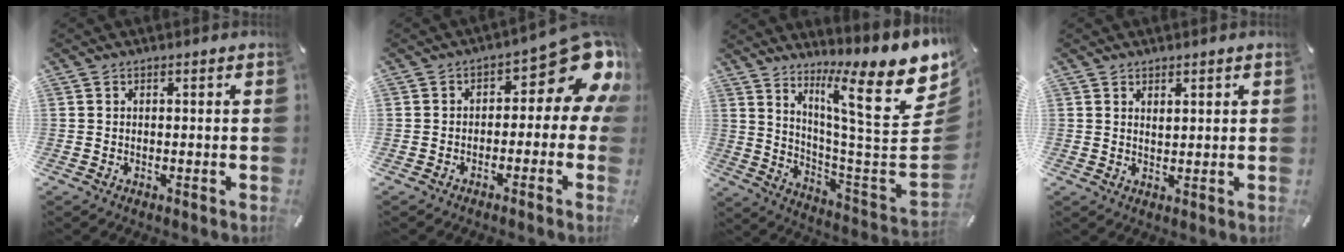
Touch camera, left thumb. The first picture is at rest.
{"total": 12.2, "force": [4.6, 6.0, 9.5], "torque": [-0.116, -0.038, 0.073]}
{"total": 19.3, "force": [11.5, 3.8, 15.1], "torque": [-0.230, -0.096, 0.168]}
{"total": 1.5, "force": [1.3, 0.6, 0.4], "torque": [-0.007, -0.001, 0.024]}